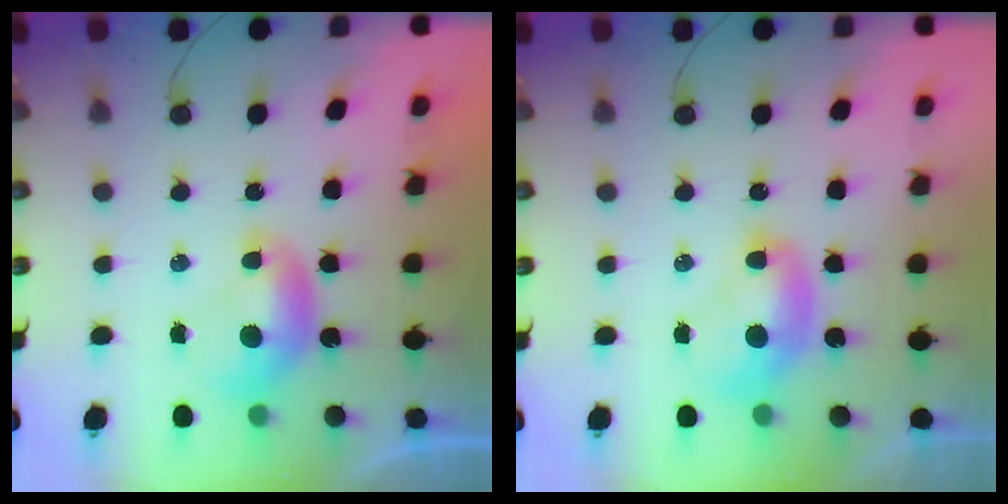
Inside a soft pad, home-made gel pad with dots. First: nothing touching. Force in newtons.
{"total": 2.0, "press": 2.0, "slide": 0.2}